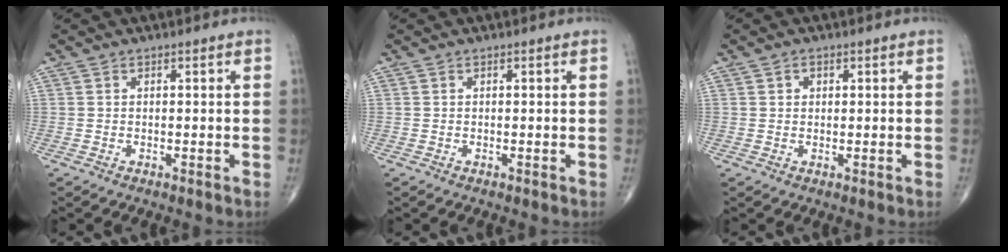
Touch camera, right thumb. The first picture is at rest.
{"total": 0.0}
{"total": 1.4, "force": [0.5, 1.1, 0.6], "torque": [-0.002, 0.000, 0.005]}